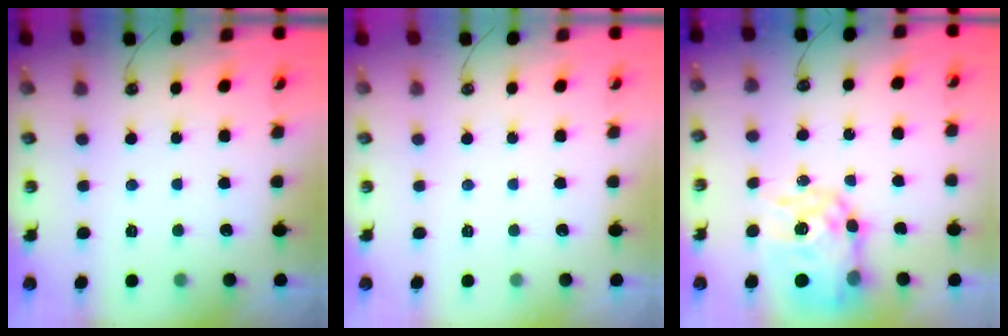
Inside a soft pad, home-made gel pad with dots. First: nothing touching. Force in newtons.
{"total": 0.0}
{"total": 14.5, "press": 14.4, "slide": 1.2}